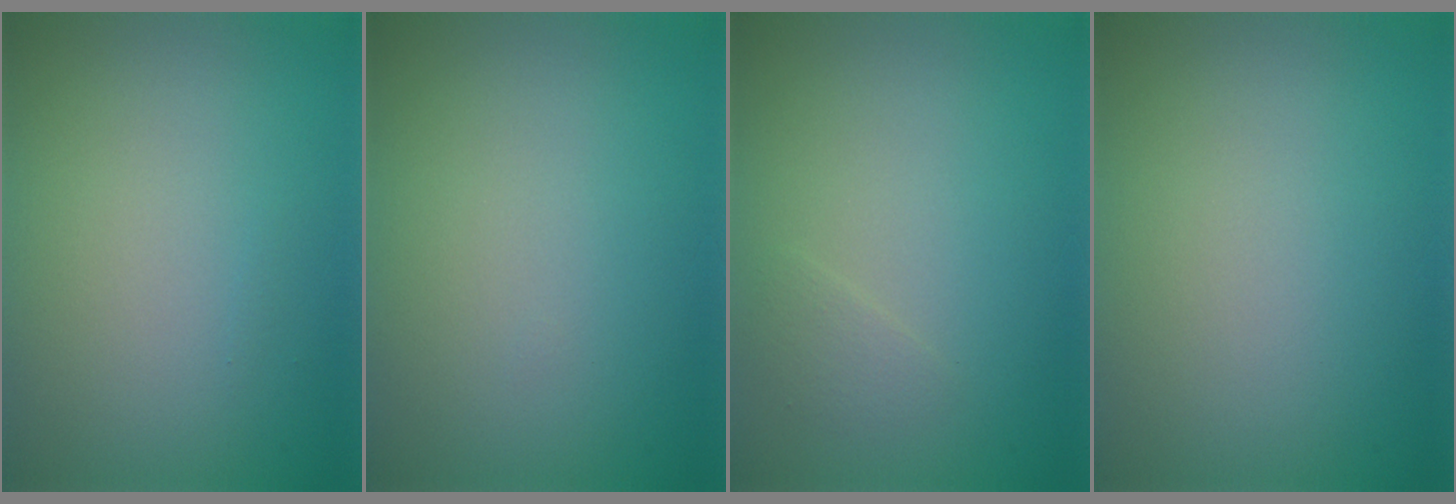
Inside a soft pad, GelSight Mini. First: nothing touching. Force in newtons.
{"total": 0.0}
{"total": 0.9, "press": 0.9, "slide": 0.0}
{"total": 0.0}